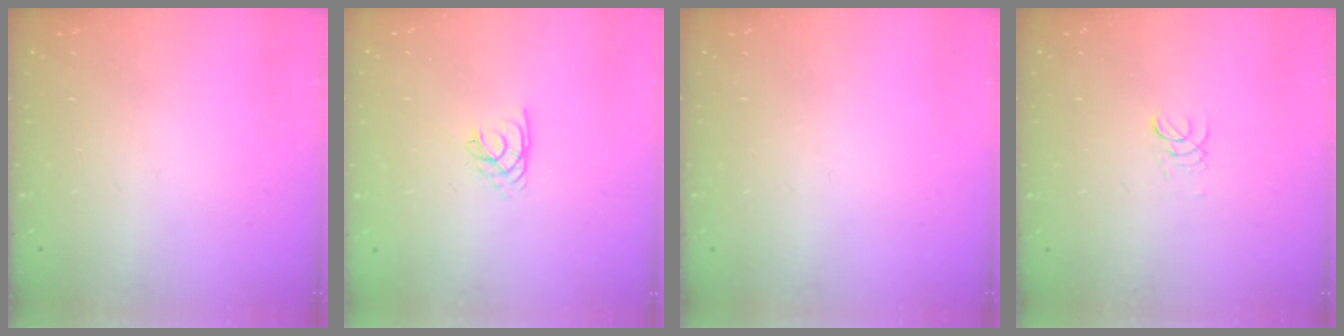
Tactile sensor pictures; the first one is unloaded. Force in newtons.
{"total": 2.2, "press": 2.2, "slide": 0.3}
{"total": 0.0}
{"total": 2.0, "press": 2.0, "slide": 0.2}